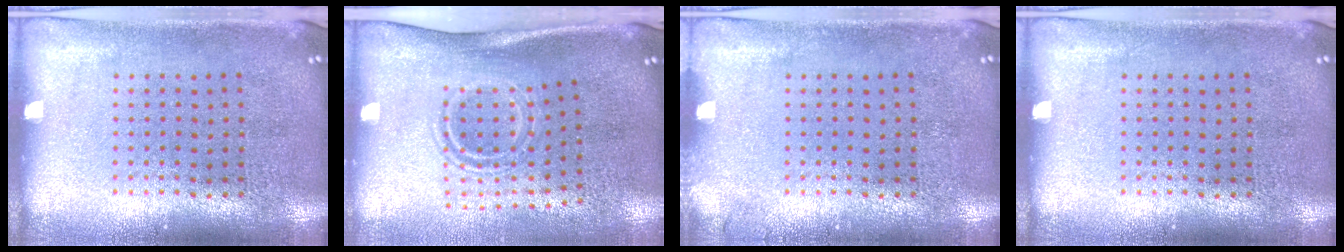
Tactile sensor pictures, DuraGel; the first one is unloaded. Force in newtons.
{"total": 1.7, "press": 1.0, "slide": 1.3}
{"total": 0.6, "press": 0.6, "slide": 0.1}
{"total": 0.0}